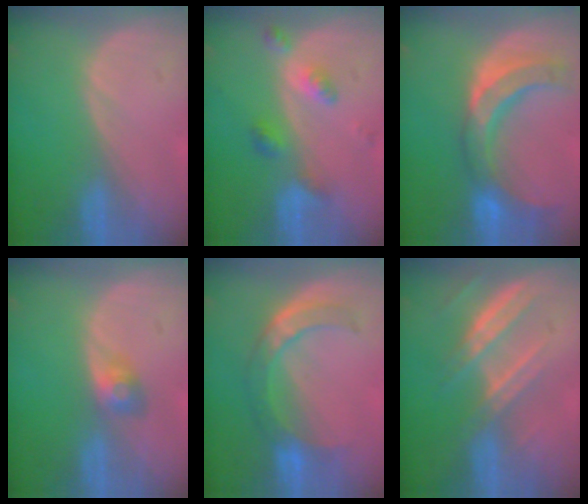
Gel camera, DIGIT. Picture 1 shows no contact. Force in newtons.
{"total": 5.4, "press": 4.6, "slide": 2.7}
{"total": 10.3, "press": 9.5, "slide": 4.0}
{"total": 3.0, "press": 2.6, "slide": 1.4}
{"total": 6.9, "press": 6.7, "slide": 1.4}
{"total": 7.7, "press": 6.9, "slide": 3.5}